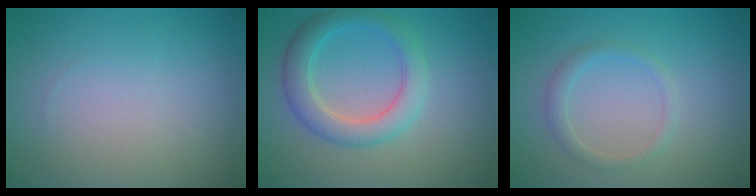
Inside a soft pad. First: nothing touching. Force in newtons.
{"total": 3.9, "press": 3.9, "slide": 0.3}
{"total": 1.5, "press": 1.5, "slide": 0.1}